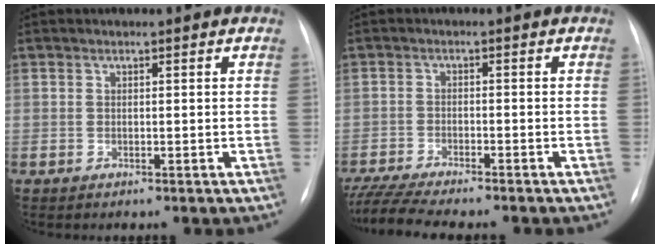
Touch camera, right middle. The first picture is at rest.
{"total": 10.9, "force": [-9.6, 0.9, 5.1], "torque": [-0.085, -0.015, -0.152]}